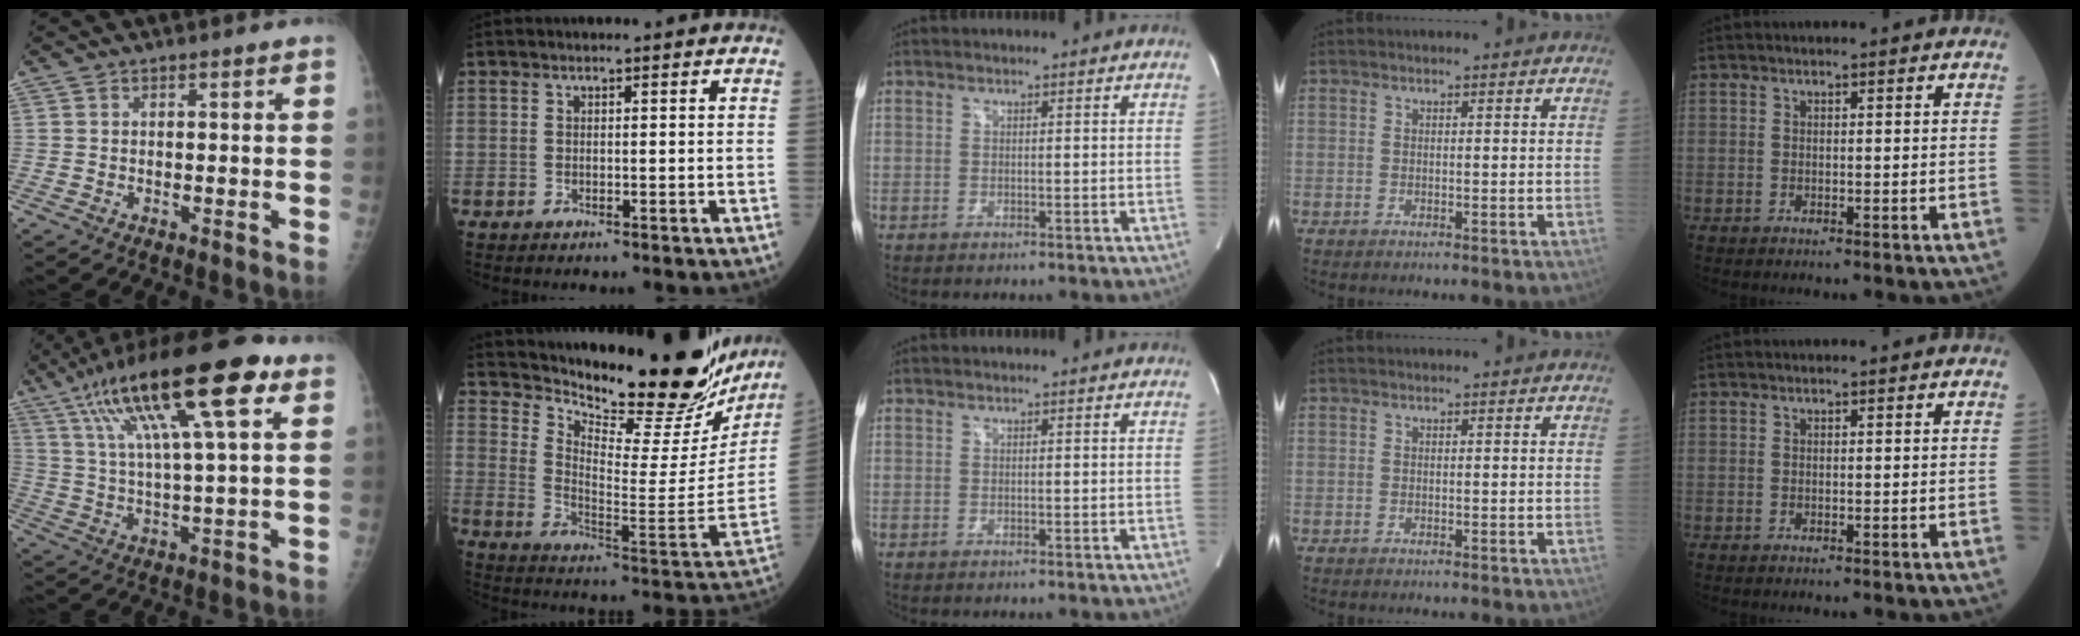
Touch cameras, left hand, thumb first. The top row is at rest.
{"thumb": {"total": 22.5, "force": [10.5, 5.4, 19.1], "torque": [-0.332, 0.005, 0.173]}, "index": {"total": 25.9, "force": [23.4, 4.9, 9.8], "torque": [-0.158, -0.097, 0.310]}}